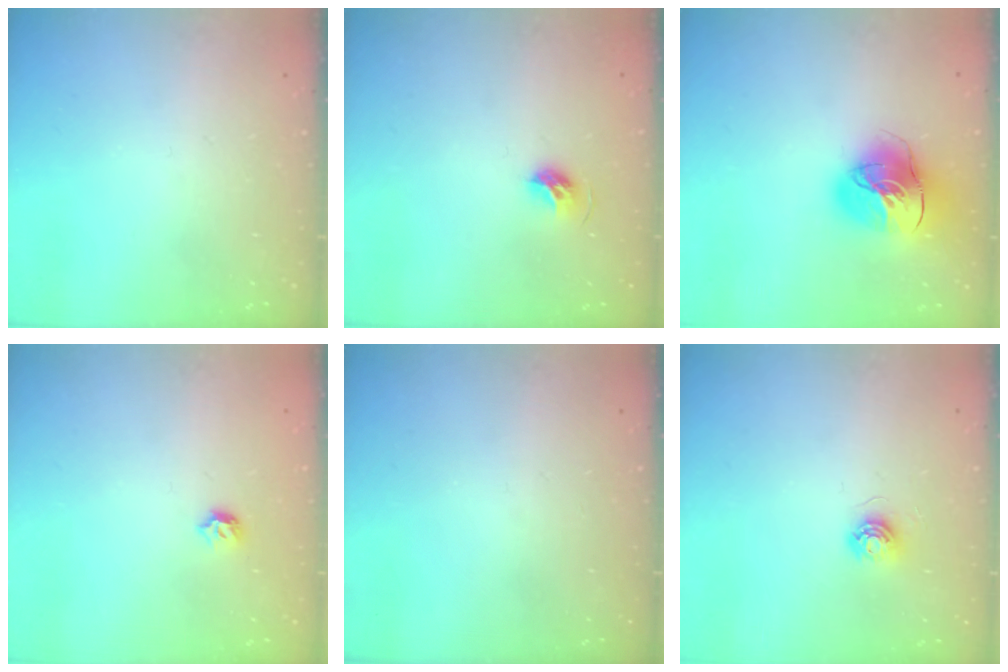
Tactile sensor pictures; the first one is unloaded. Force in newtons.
{"total": 6.2, "press": 6.1, "slide": 1.2}
{"total": 18.0, "press": 17.9, "slide": 2.5}
{"total": 4.8, "press": 4.7, "slide": 1.0}
{"total": 0.0}
{"total": 5.6, "press": 5.6, "slide": 0.3}